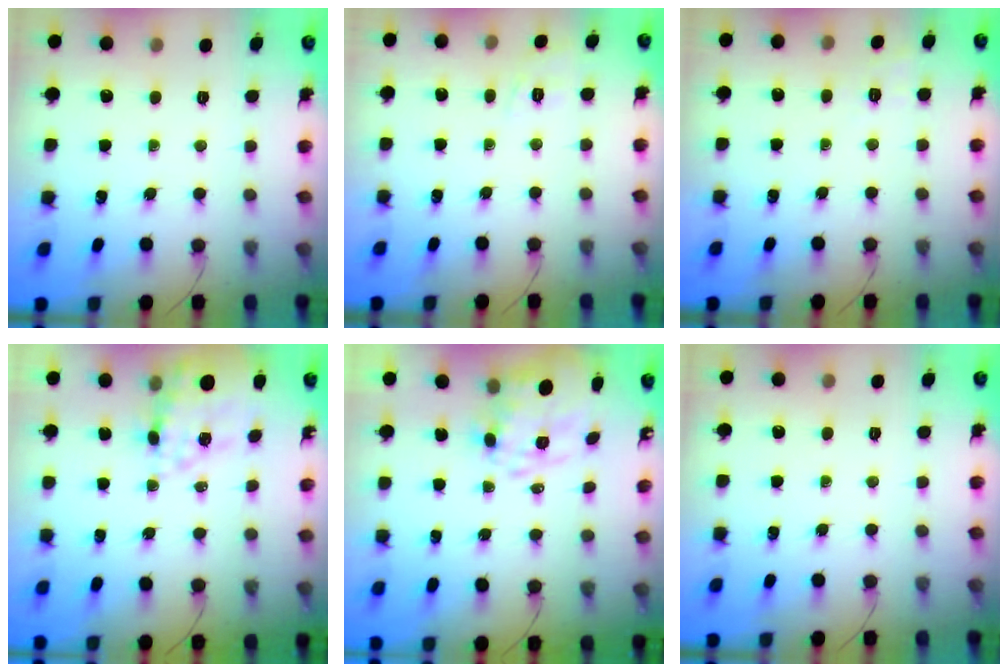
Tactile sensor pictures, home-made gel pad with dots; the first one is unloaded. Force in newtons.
{"total": 2.2, "press": 0.8, "slide": 2.0}
{"total": 1.8, "press": 0.4, "slide": 1.8}
{"total": 11.2, "press": 10.7, "slide": 3.3}
{"total": 4.0, "press": 3.1, "slide": 2.5}
{"total": 0.0}